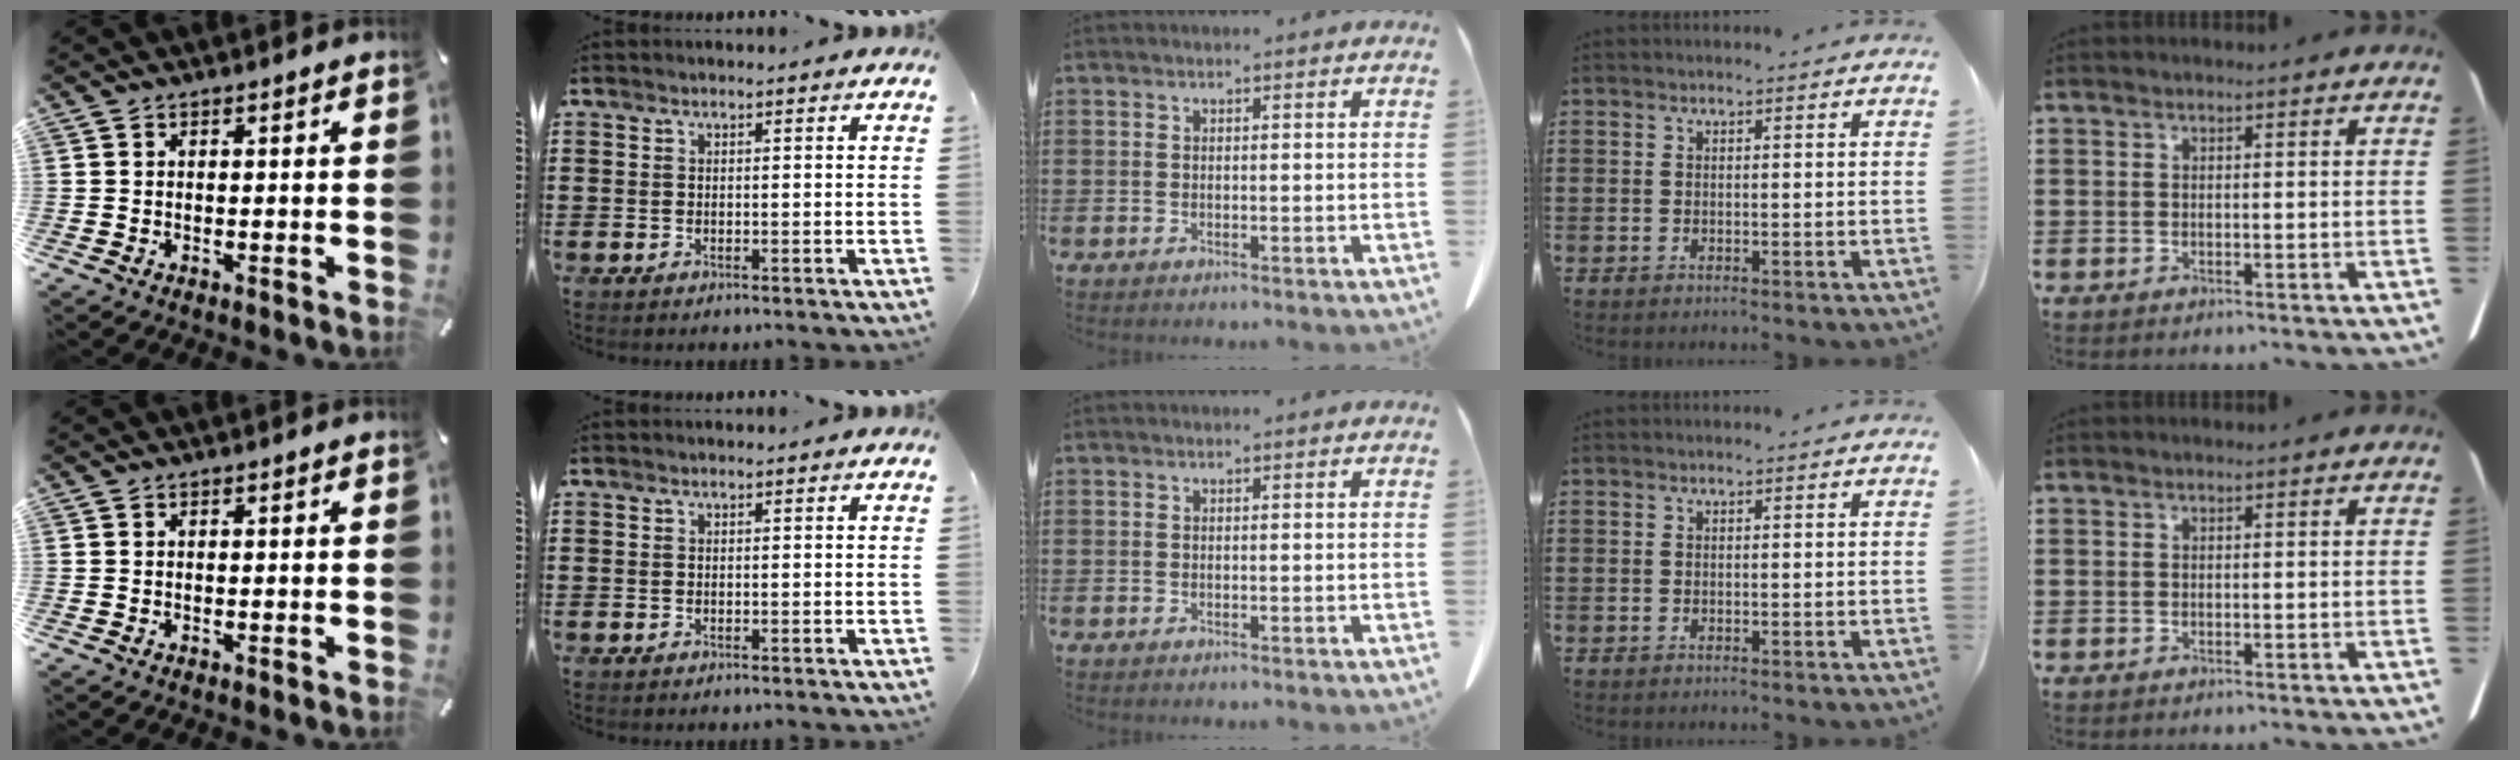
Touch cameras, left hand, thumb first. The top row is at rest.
{}